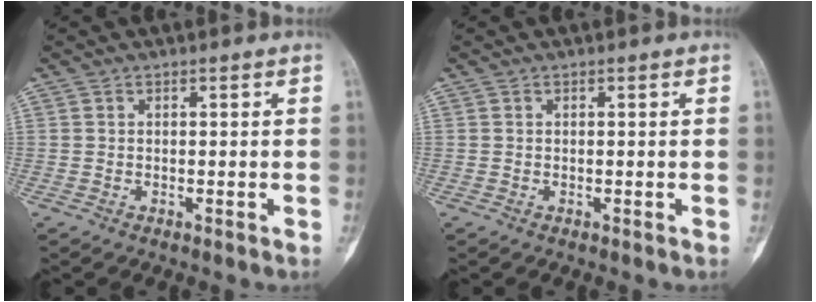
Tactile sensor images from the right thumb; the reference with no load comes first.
{"total": 0.0}